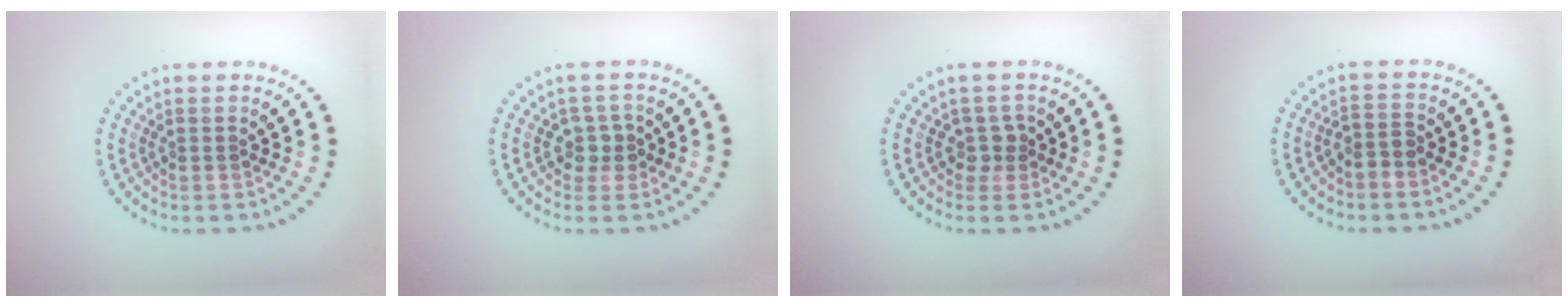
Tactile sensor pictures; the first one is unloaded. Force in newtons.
{"total": 1.6, "press": 1.5, "slide": 0.7}
{"total": 1.5, "press": 1.2, "slide": 0.9}
{"total": 1.5, "press": 1.2, "slide": 0.8}